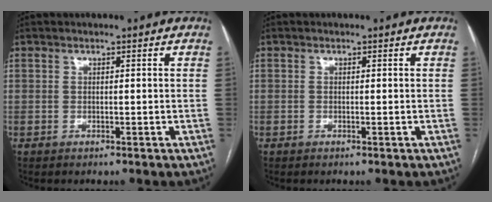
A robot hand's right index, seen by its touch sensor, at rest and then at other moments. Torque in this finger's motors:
{"motor_torque": [-0.24, 0.17, 0.03, 0.00]}